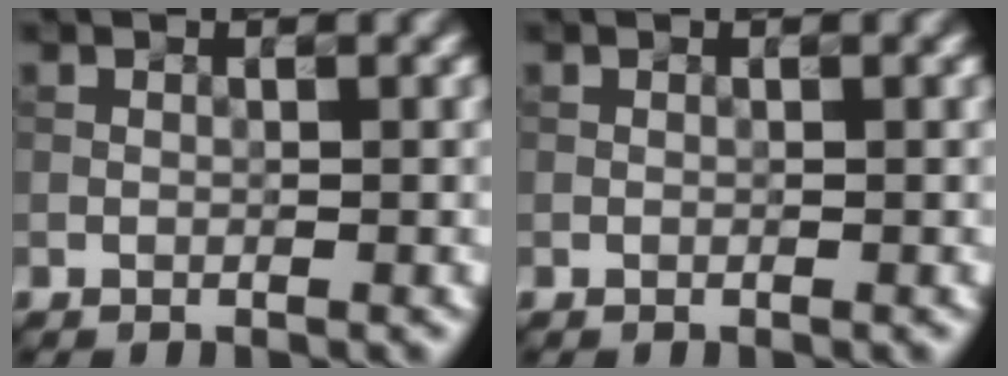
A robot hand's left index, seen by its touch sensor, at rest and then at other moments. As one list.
[{"total": 0.0}]